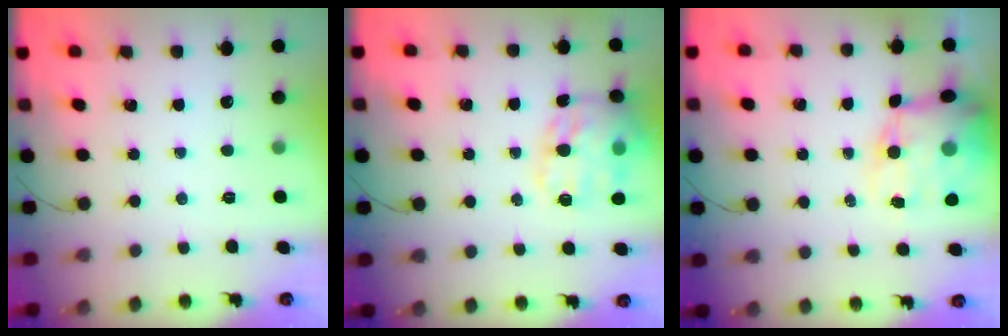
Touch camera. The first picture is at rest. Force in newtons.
{"total": 18.7, "press": 18.6, "slide": 2.3}
{"total": 14.2, "press": 13.8, "slide": 3.5}